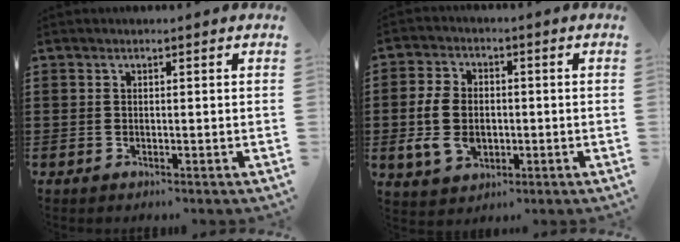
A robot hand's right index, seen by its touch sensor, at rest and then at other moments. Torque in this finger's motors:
{"motor_torque": [2.14, 0.00, 0.78, 0.20]}